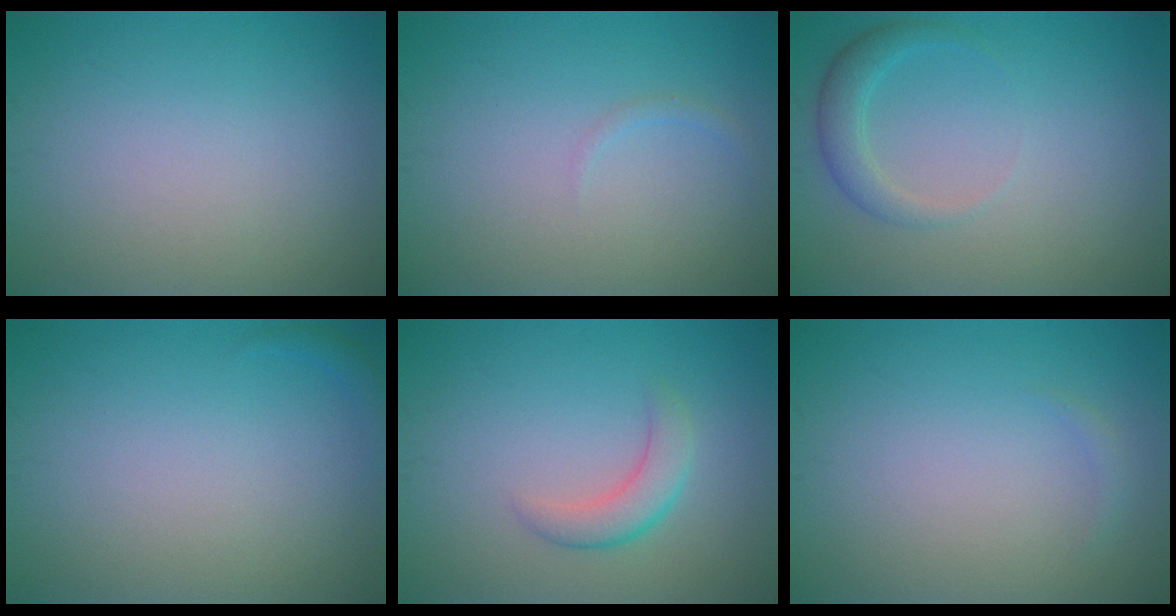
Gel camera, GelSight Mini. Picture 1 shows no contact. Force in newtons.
{"total": 0.6, "press": 0.6, "slide": 0.1}
{"total": 2.2, "press": 2.2, "slide": 0.2}
{"total": 0.7, "press": 0.7, "slide": 0.1}
{"total": 2.6, "press": 2.6, "slide": 0.1}
{"total": 0.6, "press": 0.6, "slide": 0.0}